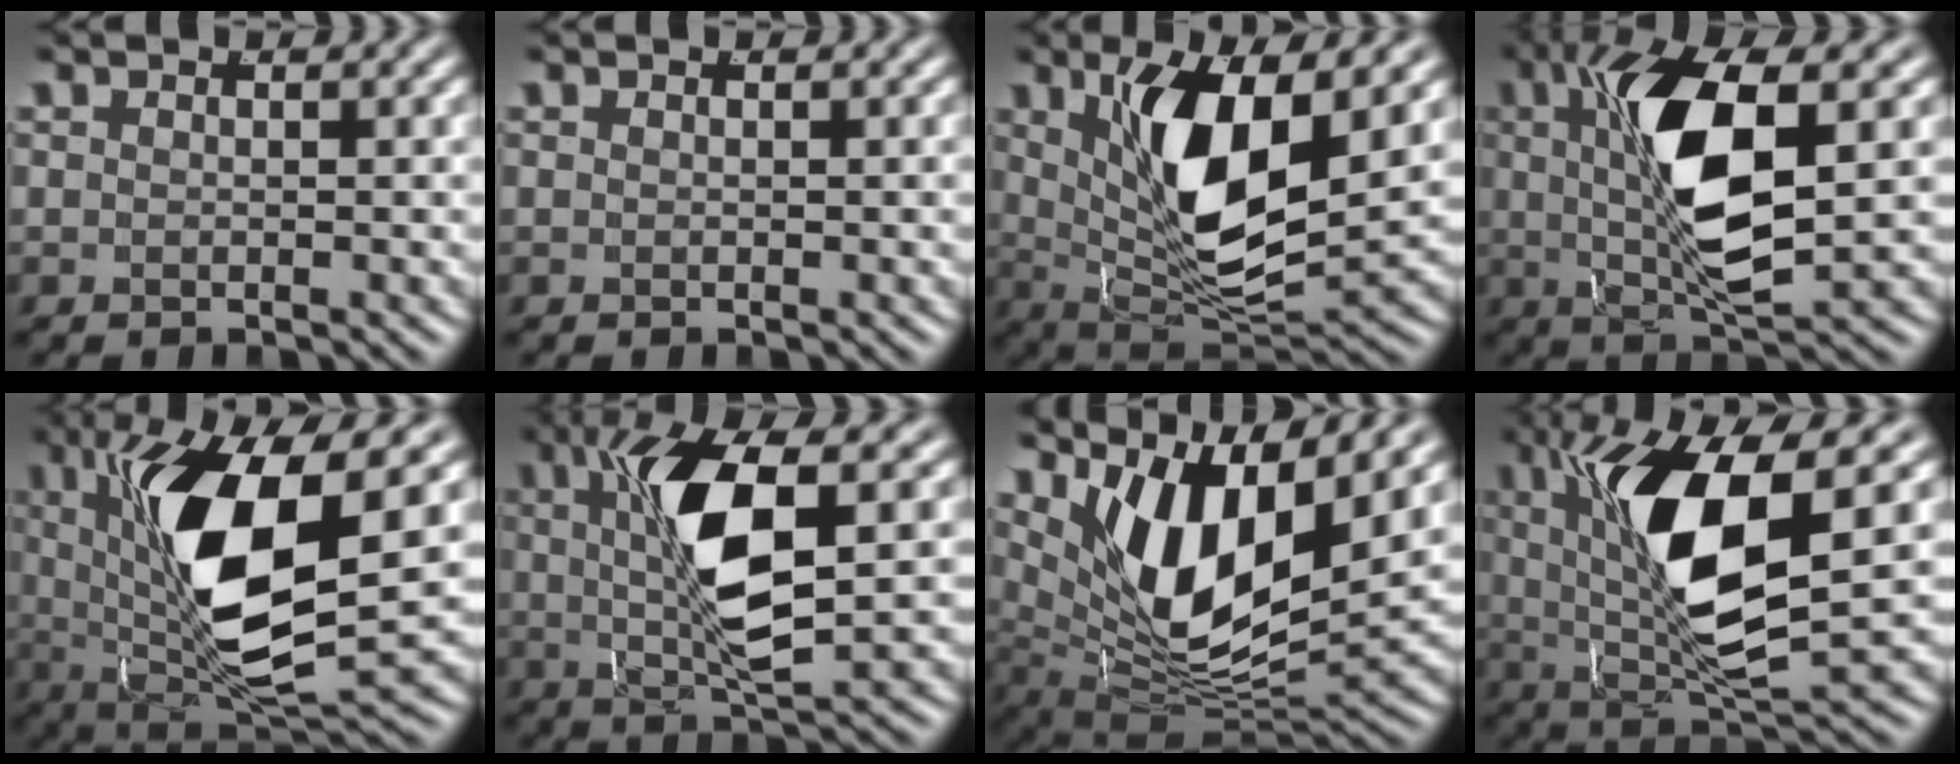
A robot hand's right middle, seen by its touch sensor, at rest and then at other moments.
{"total": 0.0}
{"total": 10.0, "force": [1.7, 4.2, 8.9], "torque": [-0.160, -0.019, 0.042]}
{"total": 9.2, "force": [1.1, 2.7, 8.7], "torque": [-0.169, -0.006, 0.026]}
{"total": 14.0, "force": [1.6, 6.0, 12.5], "torque": [-0.232, -0.018, 0.043]}
{"total": 8.2, "force": [1.1, 2.0, 7.9], "torque": [-0.153, -0.005, 0.026]}
{"total": 14.1, "force": [2.9, 8.3, 11.1], "torque": [-0.206, -0.030, 0.059]}
{"total": 11.6, "force": [1.8, 4.4, 10.6], "torque": [-0.190, -0.008, 0.041]}